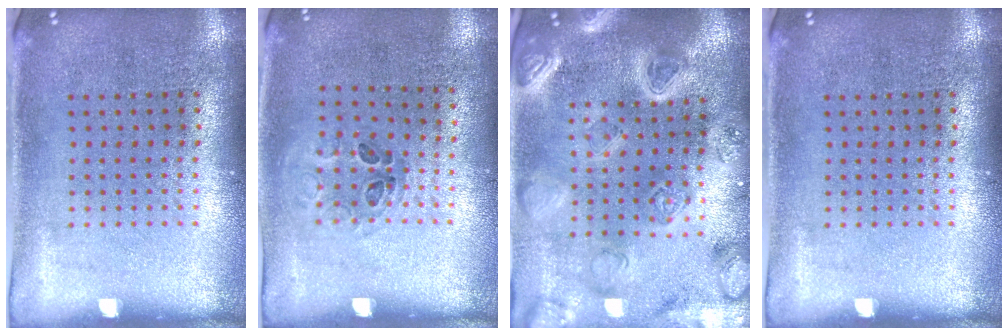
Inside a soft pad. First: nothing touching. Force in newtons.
{"total": 0.9, "press": 0.6, "slide": 0.7}
{"total": 4.2, "press": 3.8, "slide": 1.8}
{"total": 0.0}